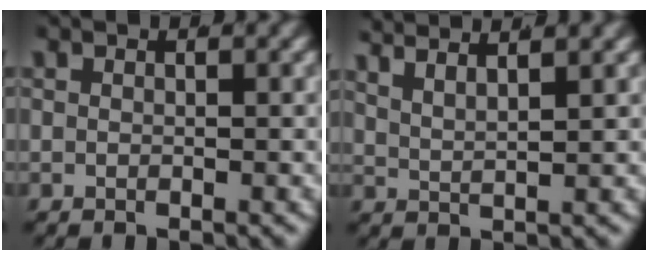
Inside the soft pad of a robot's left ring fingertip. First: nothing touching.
{"total": 4.5, "force": [3.3, 1.7, 2.6], "torque": [-0.055, 0.006, 0.055]}